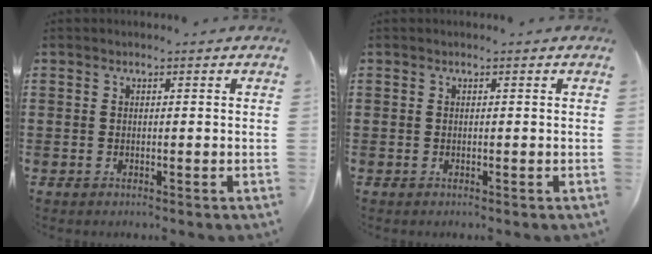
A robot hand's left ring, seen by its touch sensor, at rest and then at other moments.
{"total": 0.0}